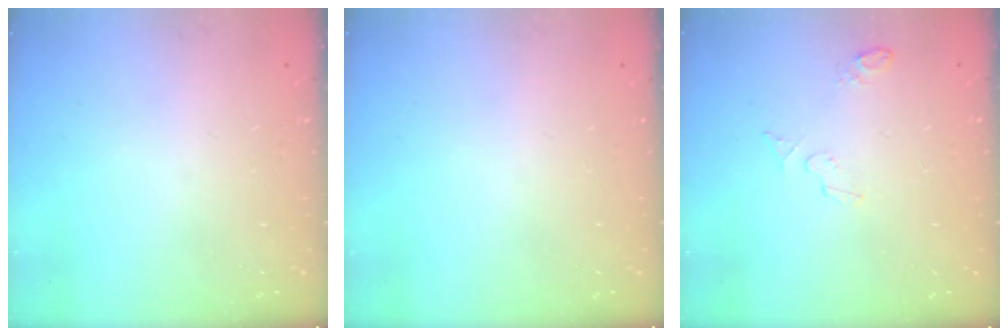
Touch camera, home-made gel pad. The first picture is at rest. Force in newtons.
{"total": 0.0}
{"total": 4.7, "press": 4.6, "slide": 1.2}